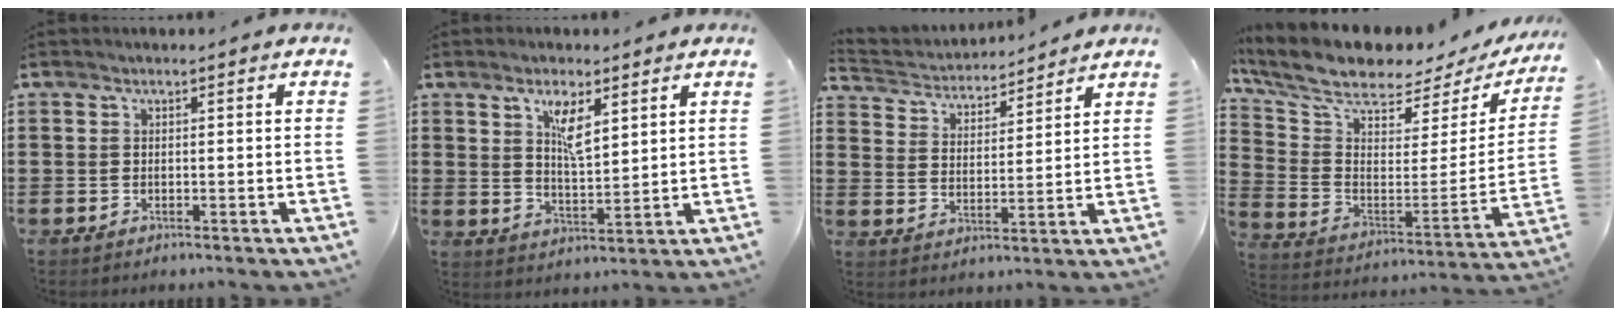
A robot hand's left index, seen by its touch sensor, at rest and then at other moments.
{"total": 5.7, "force": [3.2, 2.0, 4.3], "torque": [-0.077, -0.001, 0.052]}
{"total": 3.7, "force": [3.6, 0.8, -0.2], "torque": [-0.020, -0.024, 0.059]}
{"total": 8.0, "force": [6.8, 1.7, 4.0], "torque": [-0.111, -0.060, 0.116]}